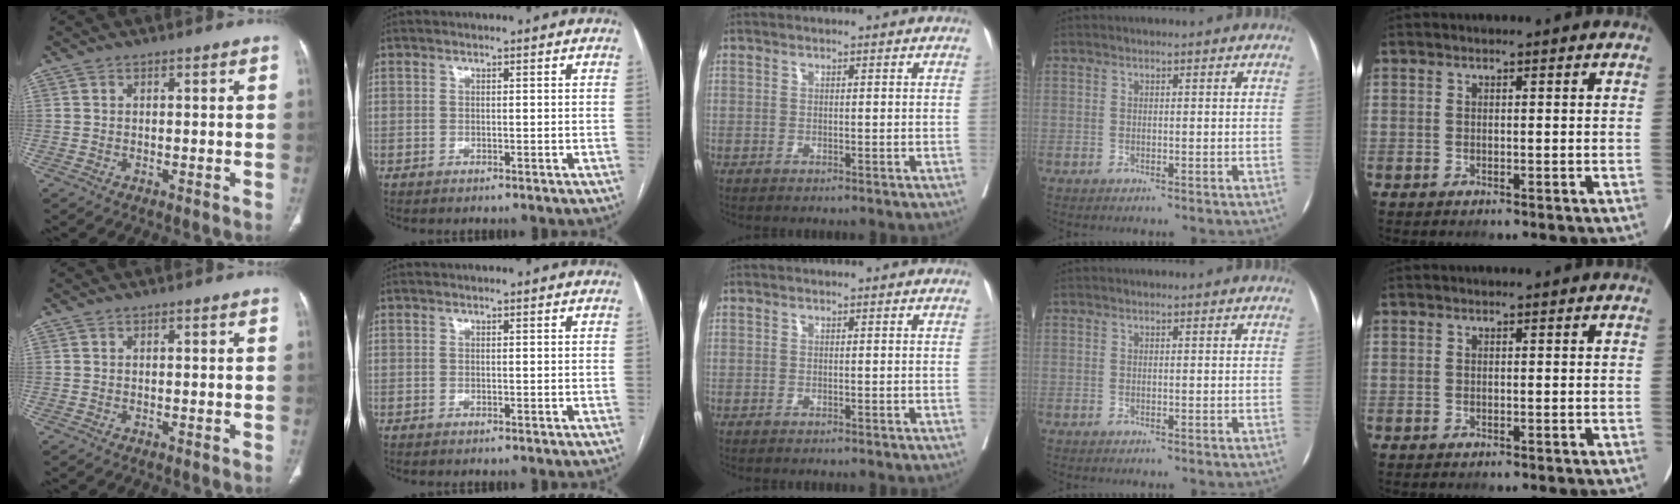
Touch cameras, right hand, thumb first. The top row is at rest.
{}